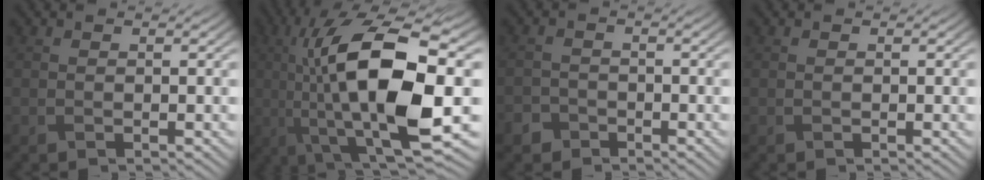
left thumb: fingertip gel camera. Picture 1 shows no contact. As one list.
[{"total": 18.1, "force": [-0.3, 6.0, 17.0], "torque": [-0.309, 0.019, -0.007]}, {"total": 2.3, "force": [-1.8, 1.4, 0.4], "torque": [-0.007, -0.003, -0.041]}, {"total": 0.0}]